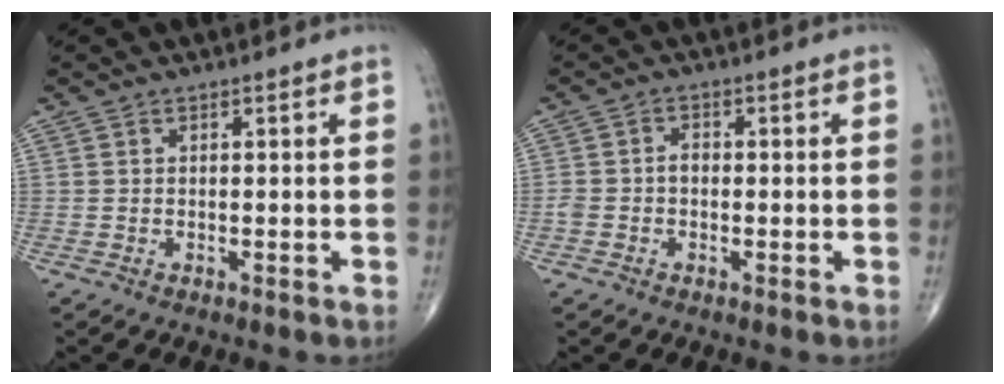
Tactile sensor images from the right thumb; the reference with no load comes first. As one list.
[{"total": 2.4, "force": [-0.5, 1.7, 1.6], "torque": [-0.031, 0.012, -0.012]}]